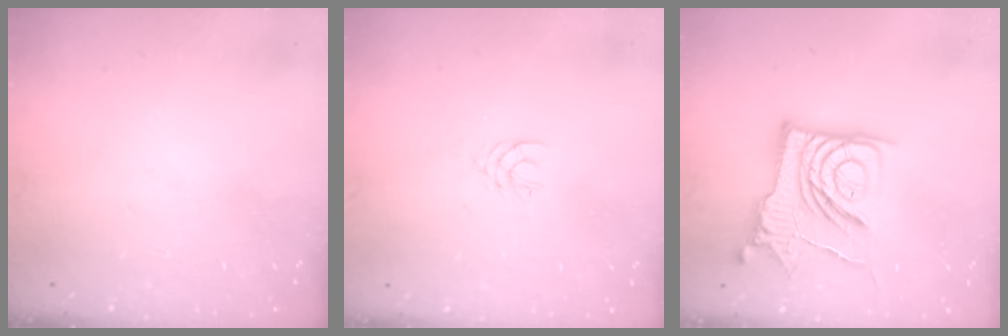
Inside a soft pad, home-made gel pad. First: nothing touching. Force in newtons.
{"total": 2.9, "press": 2.9, "slide": 0.4}
{"total": 14.2, "press": 14.1, "slide": 1.1}